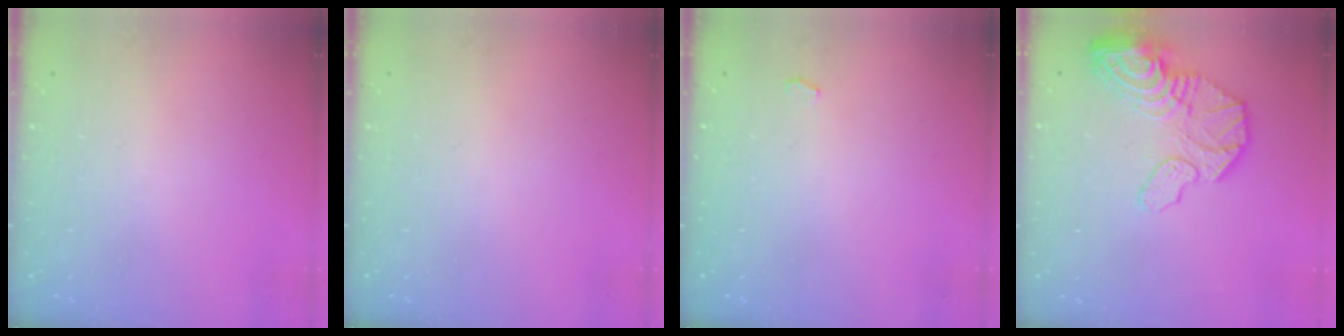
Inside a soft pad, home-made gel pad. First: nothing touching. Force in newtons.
{"total": 0.0}
{"total": 3.6, "press": 3.3, "slide": 1.5}
{"total": 17.1, "press": 16.9, "slide": 2.3}